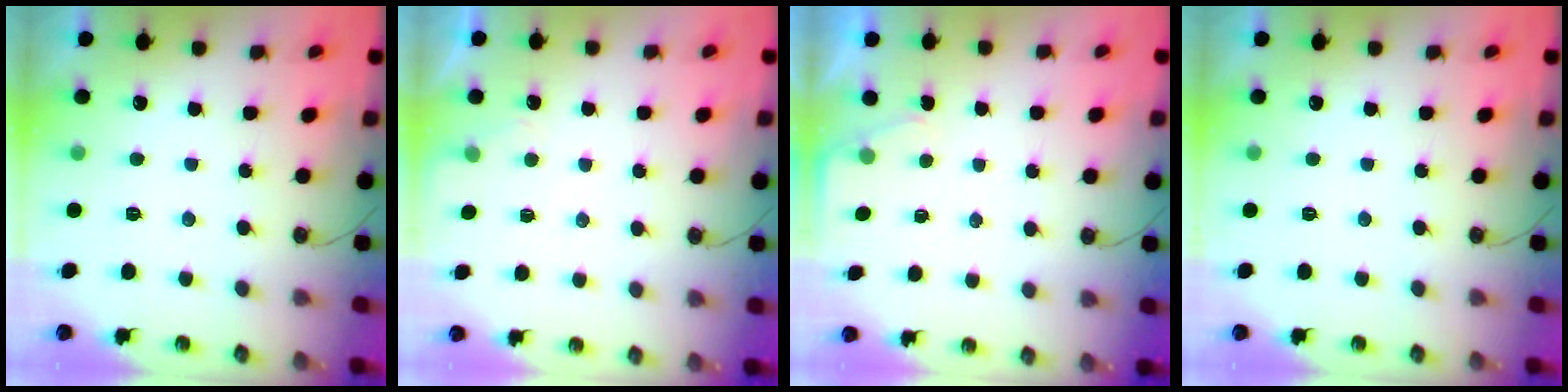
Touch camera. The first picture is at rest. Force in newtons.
{"total": 3.3, "press": 3.3, "slide": 0.5}
{"total": 2.0, "press": 2.0, "slide": 0.3}
{"total": 0.0}